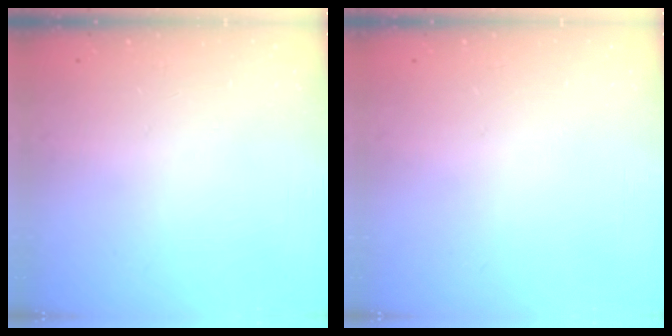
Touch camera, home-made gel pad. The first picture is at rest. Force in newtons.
{"total": 0.0}